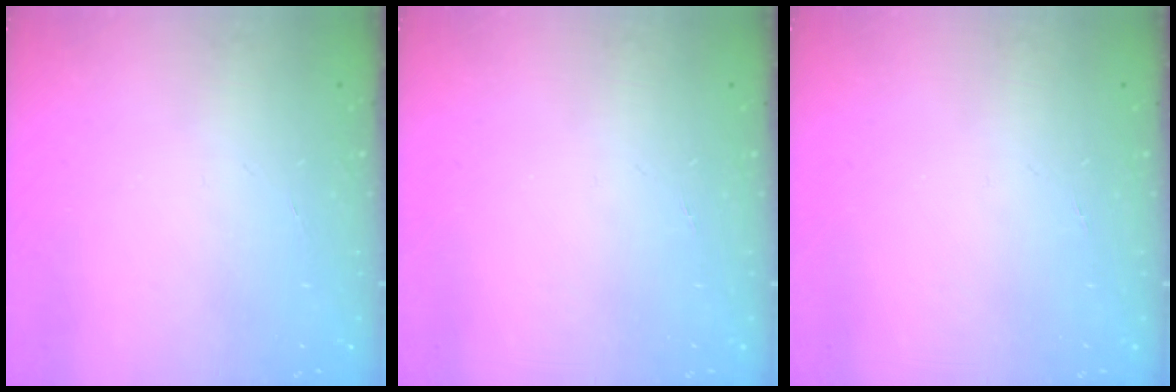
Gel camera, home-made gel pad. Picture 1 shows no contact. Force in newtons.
{"total": 0.0}
{"total": 0.0}